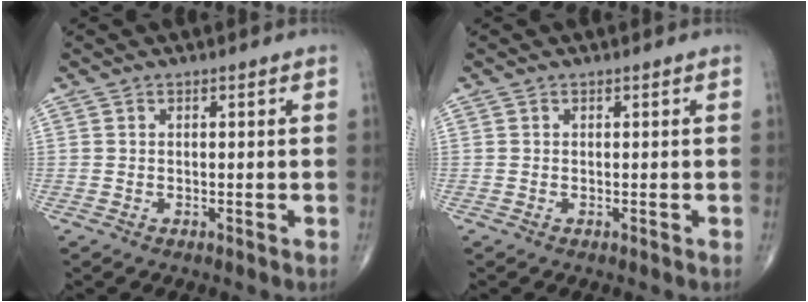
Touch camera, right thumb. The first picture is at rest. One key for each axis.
{"total": 0.0}